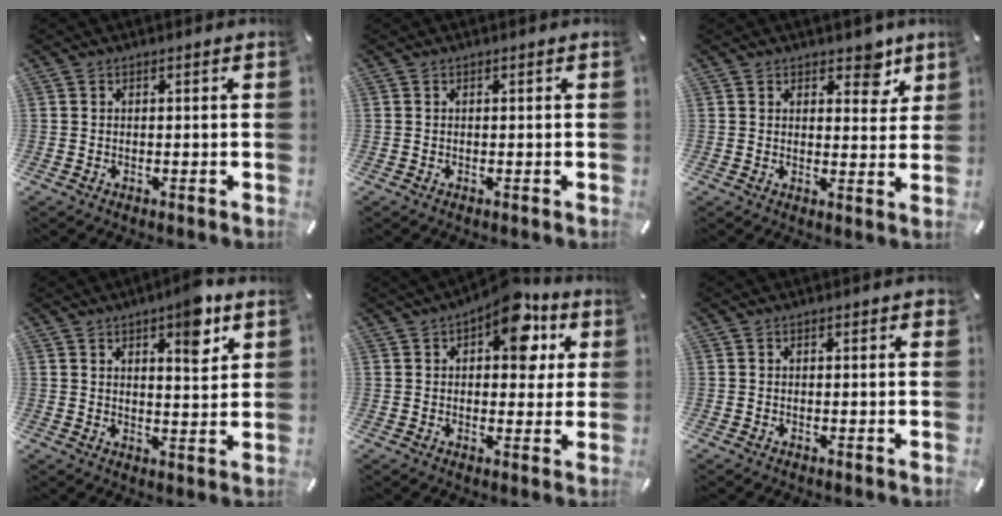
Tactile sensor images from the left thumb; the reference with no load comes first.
{"total": 0.0}
{"total": 6.0, "force": [4.3, 3.5, 2.3], "torque": [-0.004, -0.028, 0.066]}
{"total": 8.1, "force": [5.1, 2.9, 5.5], "torque": [-0.063, -0.032, 0.079]}
{"total": 12.7, "force": [6.5, 6.8, 8.6], "torque": [-0.116, -0.025, 0.109]}
{"total": 0.7, "force": [0.3, 0.2, 0.6], "torque": [-0.003, -0.001, 0.004]}